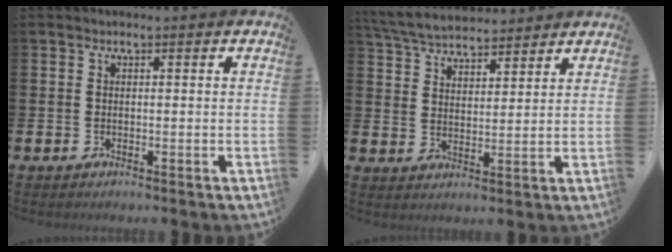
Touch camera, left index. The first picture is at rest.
{"total": 5.6, "force": [5.5, 1.1, 0.8], "torque": [-0.042, -0.026, 0.099]}